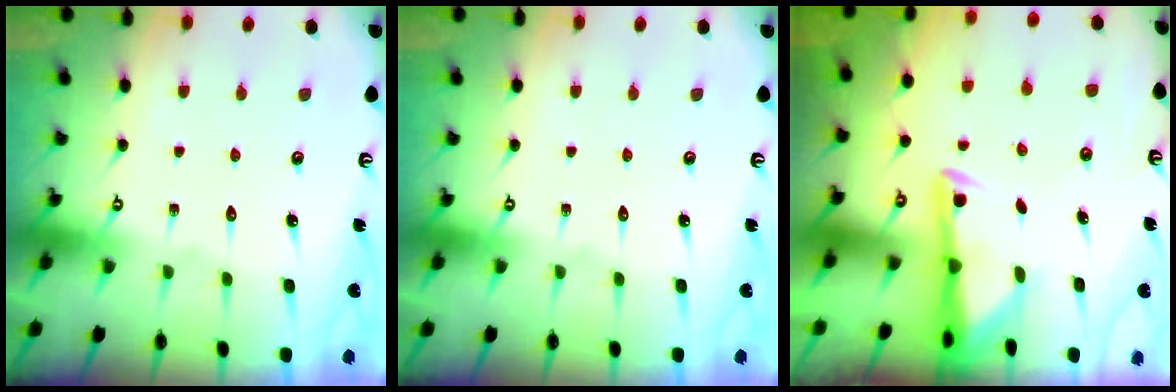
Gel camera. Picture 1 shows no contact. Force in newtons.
{"total": 0.0}
{"total": 3.0, "press": 2.9, "slide": 0.6}